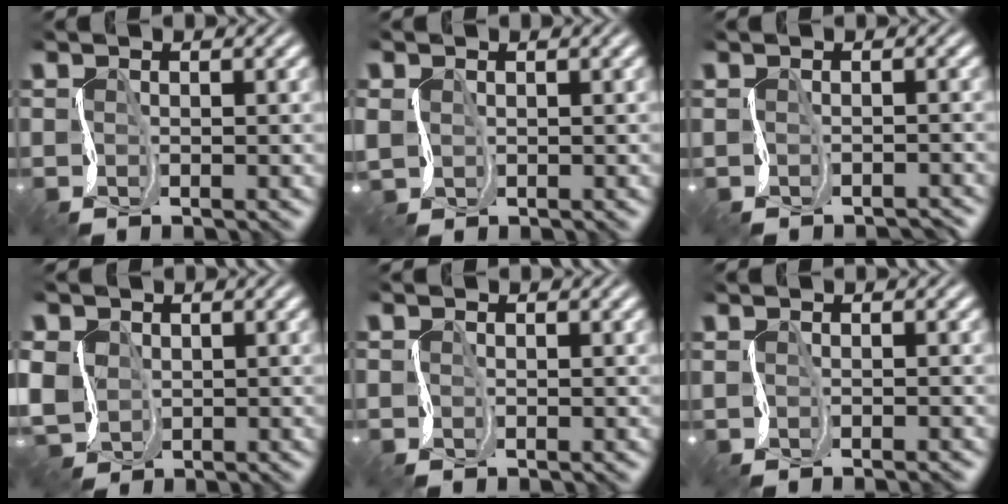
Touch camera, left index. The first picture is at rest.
{"total": 1.0, "force": [0.3, 0.9, 0.5], "torque": [-0.015, -0.001, 0.002]}
{"total": 1.2, "force": [-1.1, 0.3, 0.5], "torque": [-0.005, -0.010, -0.019]}
{"total": 3.7, "force": [0.2, 3.3, 1.7], "torque": [-0.057, 0.000, -0.002]}
{"total": 0.0}
{"total": 0.9, "force": [-0.2, 0.2, 0.9], "torque": [-0.015, -0.006, -0.014]}